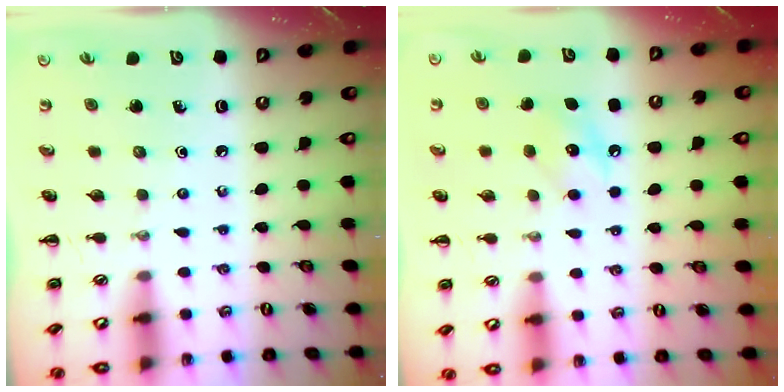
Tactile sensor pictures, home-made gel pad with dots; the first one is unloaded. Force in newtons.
{"total": 8.1, "press": 7.9, "slide": 1.4}